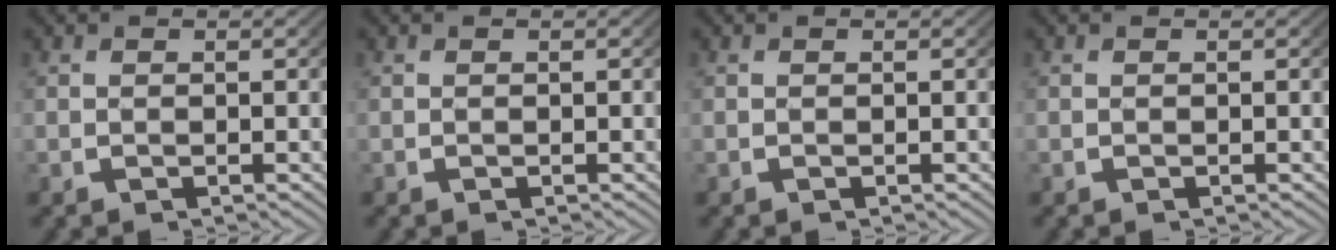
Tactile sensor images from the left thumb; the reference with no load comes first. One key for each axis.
{"total": 0.0}
{"total": 0.0}
{"total": 0.0}